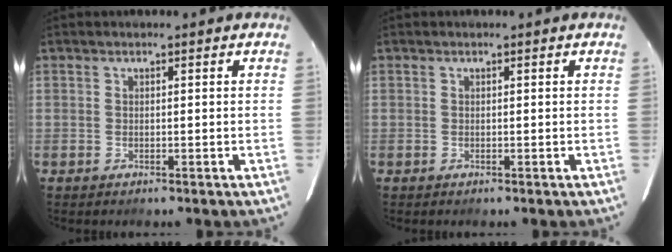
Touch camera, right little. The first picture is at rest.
{"total": 0.0}